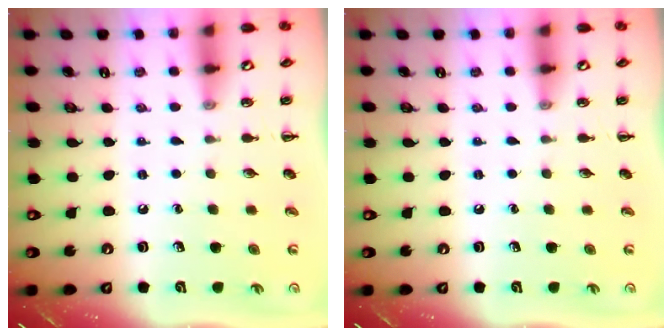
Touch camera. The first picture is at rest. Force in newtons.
{"total": 0.0}